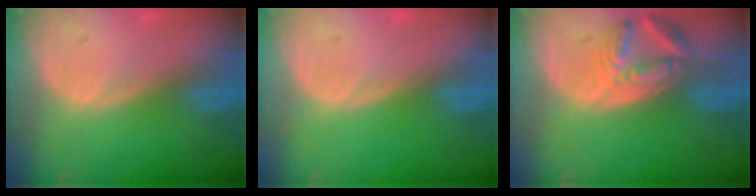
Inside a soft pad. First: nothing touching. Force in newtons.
{"total": 0.0}
{"total": 7.4, "press": 6.6, "slide": 3.5}